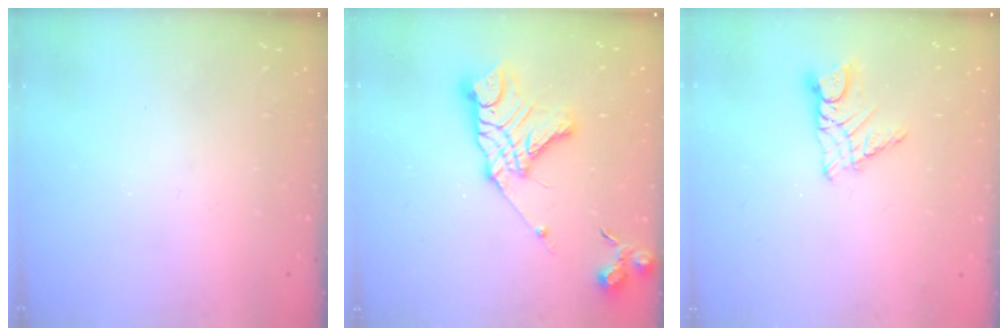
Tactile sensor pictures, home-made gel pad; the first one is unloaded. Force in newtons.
{"total": 18.7, "press": 18.6, "slide": 1.5}
{"total": 7.7, "press": 7.7, "slide": 0.6}